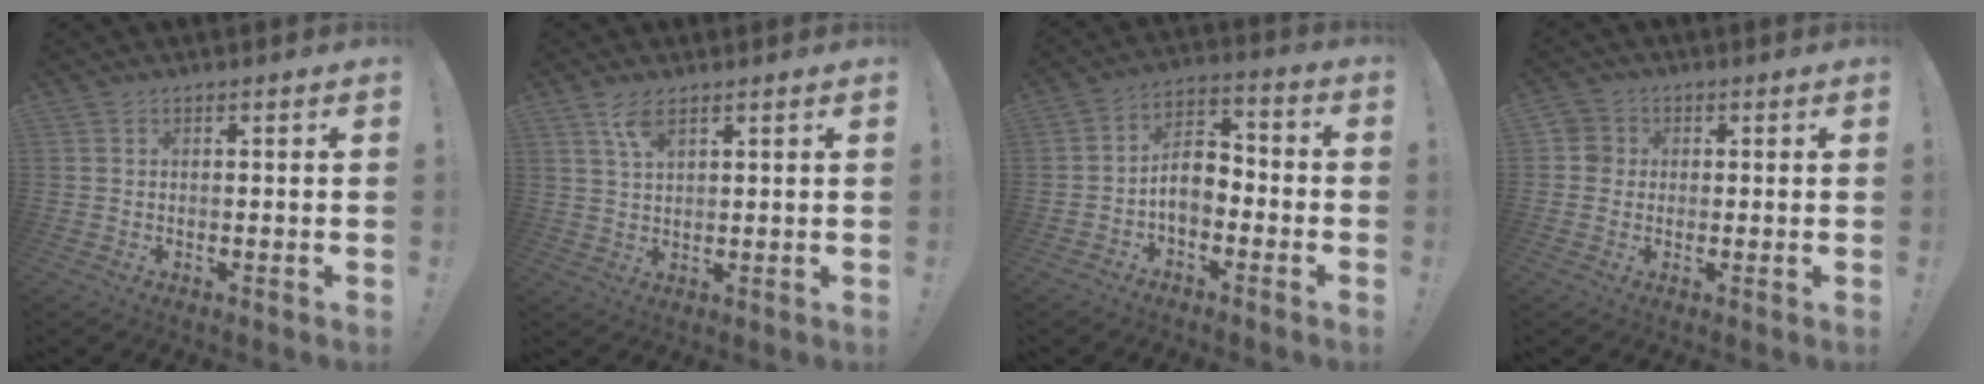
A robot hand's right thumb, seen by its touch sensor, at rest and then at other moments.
{"total": 5.0, "force": [3.1, 1.8, 3.4], "torque": [-0.060, -0.015, 0.054]}
{"total": 8.2, "force": [-2.4, 5.9, 5.2], "torque": [-0.090, 0.019, -0.039]}
{"total": 3.8, "force": [0.3, 3.7, 1.1], "torque": [-0.010, 0.008, 0.005]}